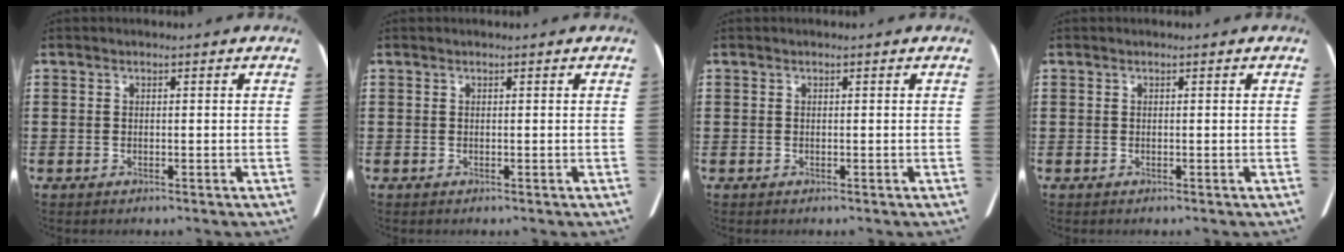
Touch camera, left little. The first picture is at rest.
{"total": 0.0}
{"total": 0.0}
{"total": 0.0}